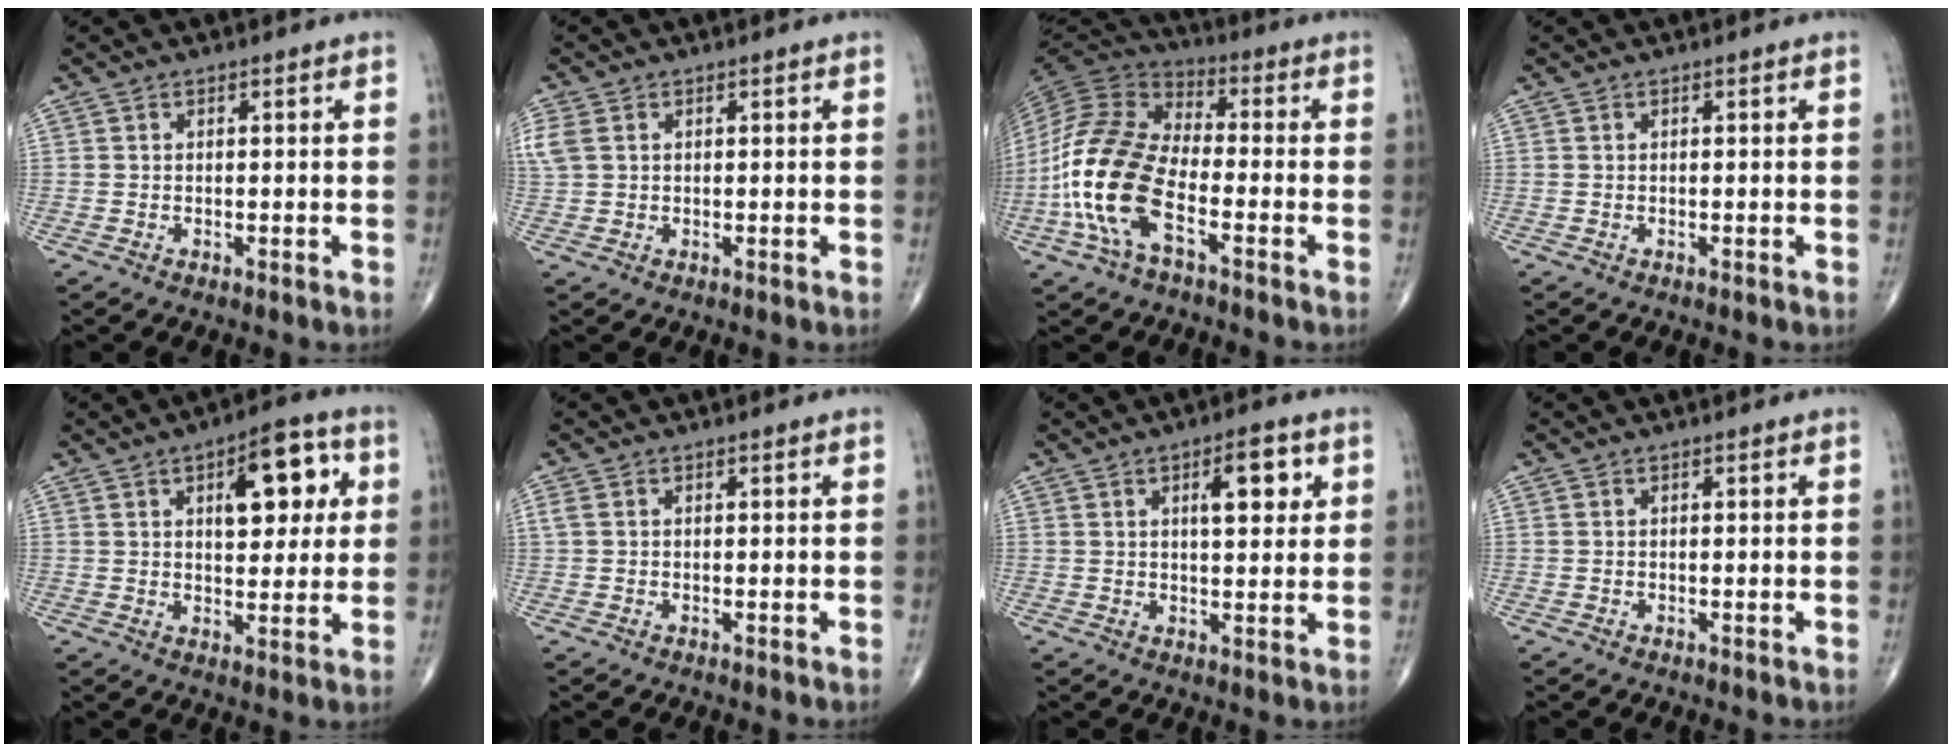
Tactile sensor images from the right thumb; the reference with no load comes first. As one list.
[{"total": 4.0, "force": [1.0, 2.8, 2.5], "torque": [-0.081, 0.013, 0.026]}, {"total": 17.4, "force": [-5.6, 8.1, 14.4], "torque": [-0.308, 0.032, -0.112]}, {"total": 0.0}, {"total": 12.3, "force": [3.8, 5.9, 10.1], "torque": [-0.101, 0.002, 0.050]}, {"total": 1.1, "force": [0.2, 0.8, 0.8], "torque": [-0.024, 0.009, 0.008]}, {"total": 7.5, "force": [2.8, 2.8, 6.4], "torque": [-0.075, -0.011, 0.039]}, {"total": 0.0}]